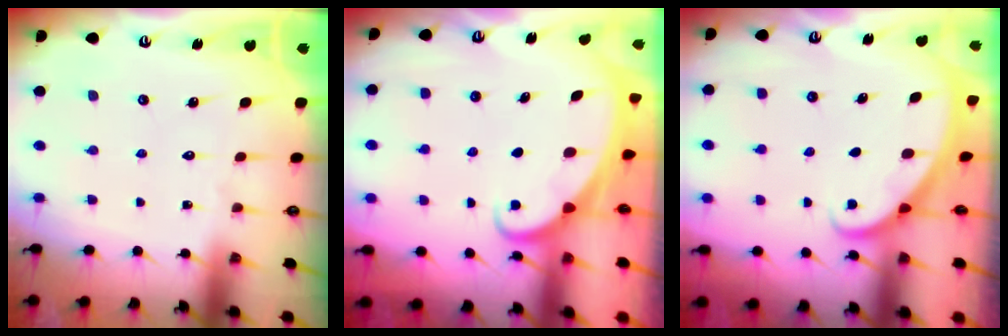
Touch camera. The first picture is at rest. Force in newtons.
{"total": 2.3, "press": 2.3, "slide": 0.2}
{"total": 2.0, "press": 2.0, "slide": 0.1}